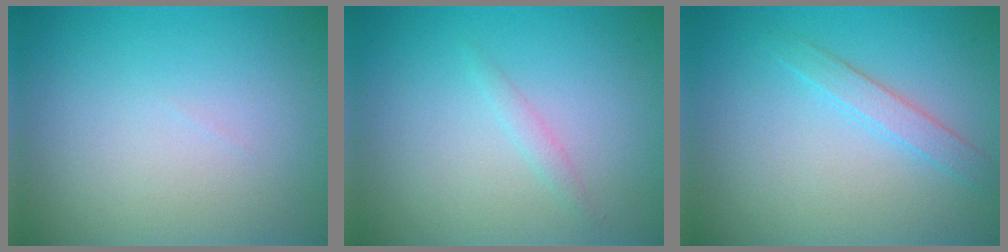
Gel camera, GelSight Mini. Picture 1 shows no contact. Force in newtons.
{"total": 0.8, "press": 0.8, "slide": 0.0}
{"total": 1.7, "press": 1.7, "slide": 0.1}